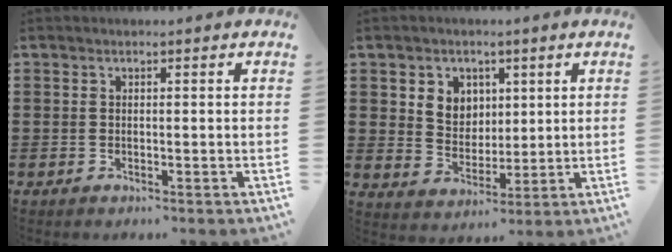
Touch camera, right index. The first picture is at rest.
{"total": 5.1, "force": [2.2, 4.4, 0.9], "torque": [-0.034, 0.006, 0.039]}